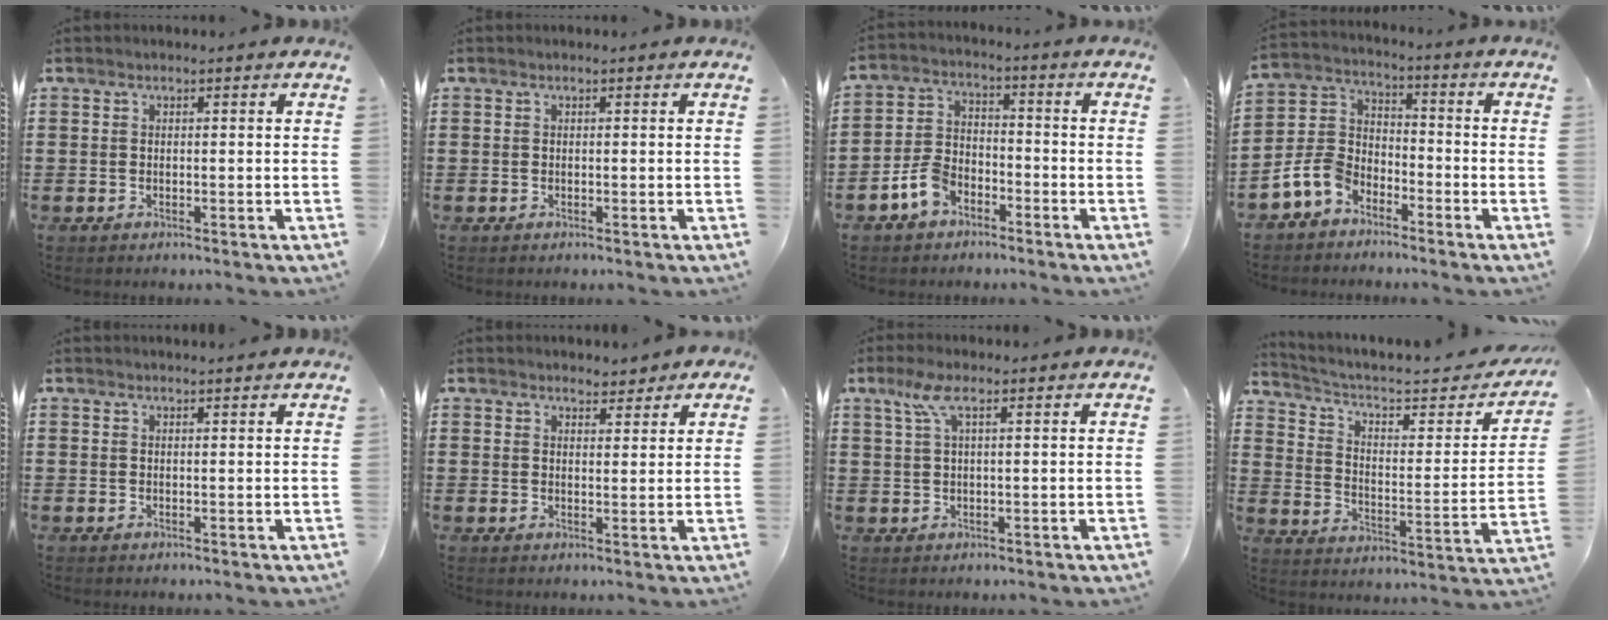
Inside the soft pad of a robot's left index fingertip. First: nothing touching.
{"total": 0.0}
{"total": 5.4, "force": [-3.4, 3.1, 2.7], "torque": [-0.067, 0.011, -0.069]}
{"total": 6.9, "force": [-4.8, 4.2, 2.8], "torque": [-0.094, 0.007, -0.103]}
{"total": 0.7, "force": [0.7, -0.1, 0.1], "torque": [-0.004, -0.002, 0.014]}
{"total": 2.8, "force": [2.5, 1.2, 0.6], "torque": [-0.012, 0.001, 0.045]}
{"total": 3.7, "force": [1.7, 0.8, 3.2], "torque": [-0.070, 0.005, 0.029]}
{"total": 4.7, "force": [3.6, 1.4, 2.6], "torque": [-0.075, -0.030, 0.054]}